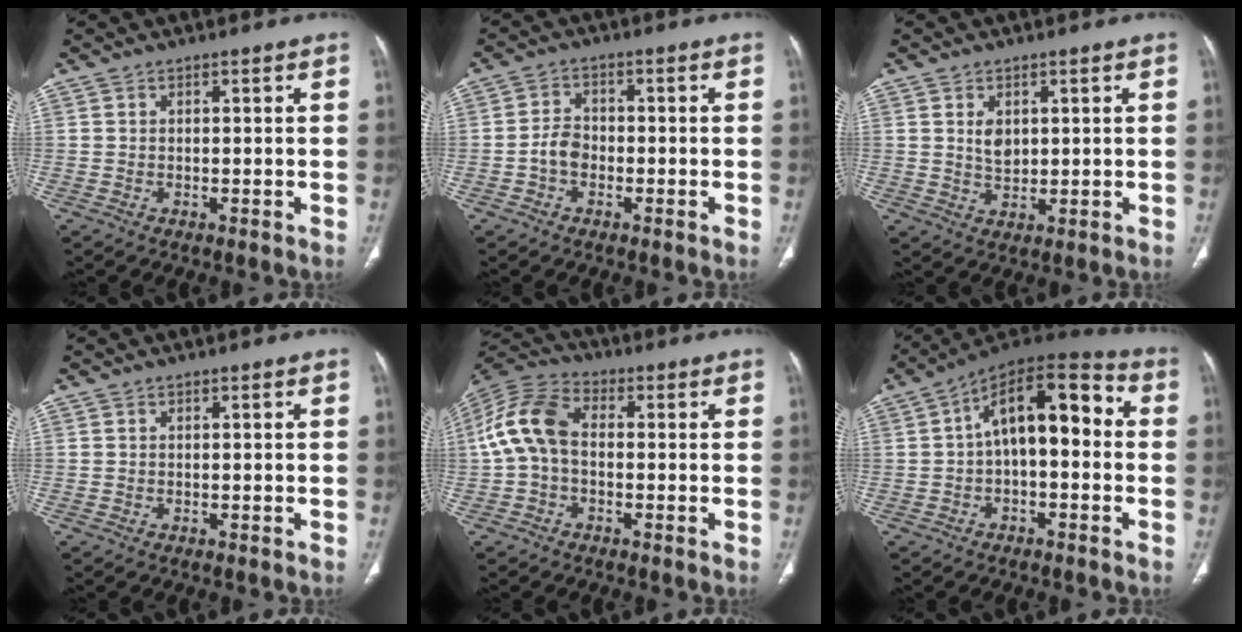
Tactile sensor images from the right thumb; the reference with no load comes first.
{"total": 3.8, "force": [-1.3, 2.8, 2.3], "torque": [-0.034, 0.017, -0.031]}
{"total": 3.6, "force": [1.1, 2.4, 2.4], "torque": [-0.032, -0.010, 0.025]}
{"total": 0.0}
{"total": 10.8, "force": [-0.1, 7.1, 8.2], "torque": [-0.165, 0.030, -0.014]}
{"total": 14.8, "force": [0.8, 7.4, 12.8], "torque": [-0.171, 0.050, 0.002]}